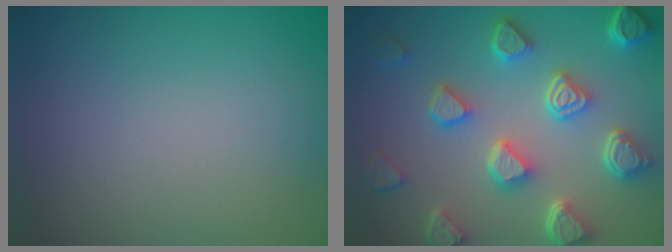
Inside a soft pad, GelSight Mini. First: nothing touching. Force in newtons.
{"total": 7.4, "press": 5.9, "slide": 4.5}